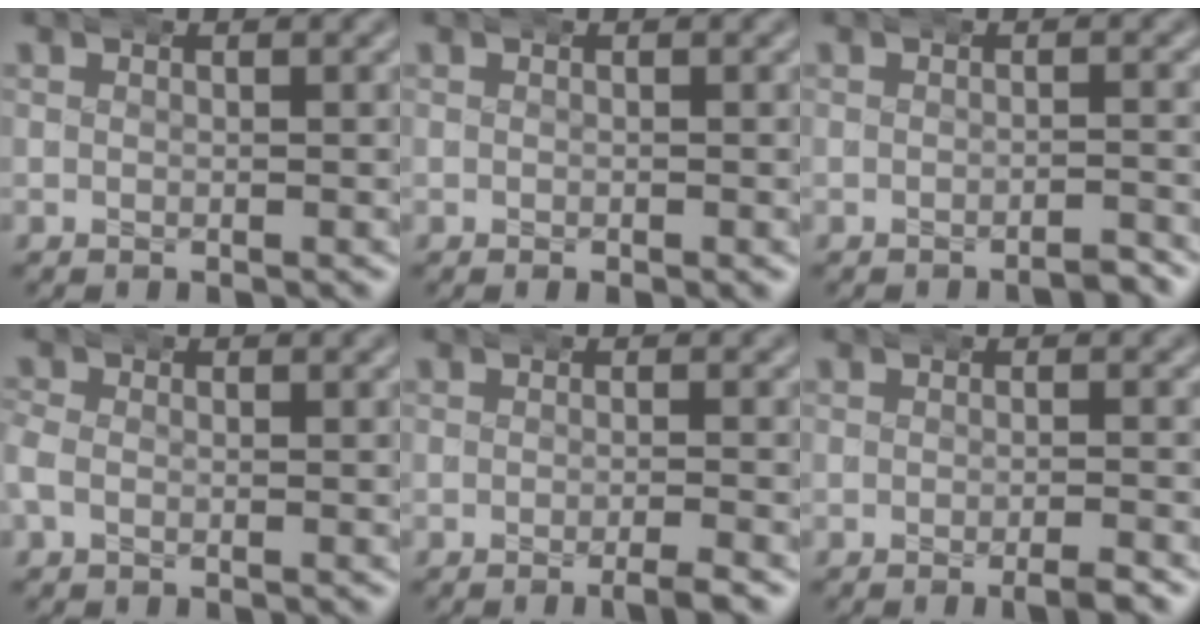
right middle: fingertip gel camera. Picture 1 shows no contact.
{"total": 0.6, "force": [-0.4, 0.1, 0.5], "torque": [-0.005, -0.001, -0.006]}
{"total": 1.7, "force": [-1.7, 0.1, 0.5], "torque": [-0.003, 0.008, -0.035]}
{"total": 1.9, "force": [-0.6, 1.6, 0.7], "torque": [-0.035, 0.002, -0.014]}
{"total": 1.6, "force": [-1.0, -0.2, 1.2], "torque": [-0.018, 0.009, -0.025]}
{"total": 1.5, "force": [-1.0, 0.0, 1.2], "torque": [-0.014, 0.009, -0.024]}